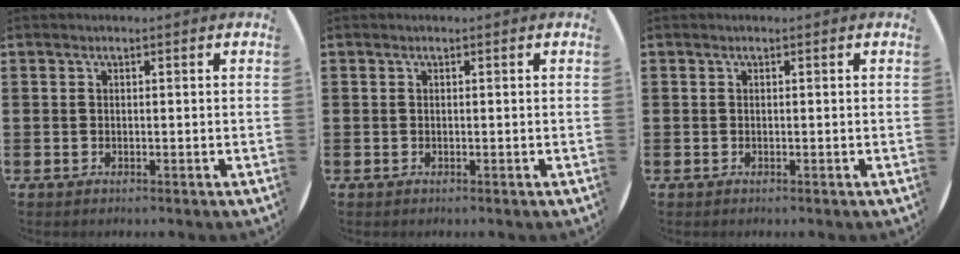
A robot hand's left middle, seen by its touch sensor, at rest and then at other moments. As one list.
[{"total": 0.0}, {"total": 0.0}]